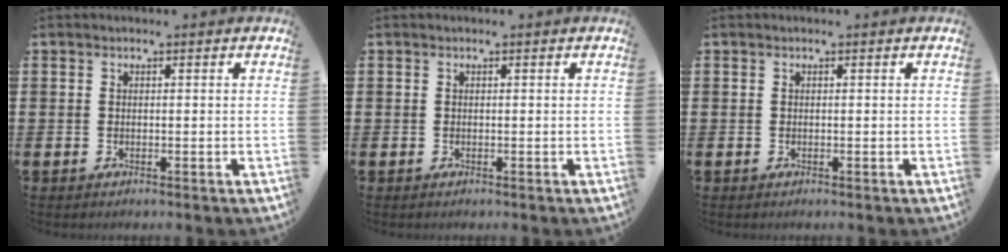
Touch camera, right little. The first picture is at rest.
{"total": 0.0}
{"total": 0.0}